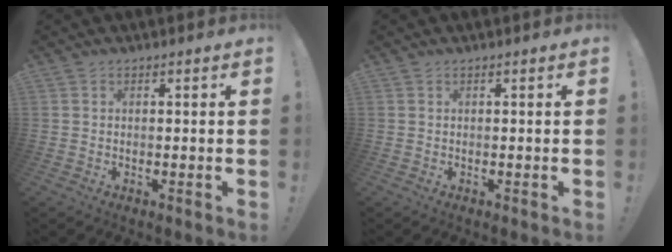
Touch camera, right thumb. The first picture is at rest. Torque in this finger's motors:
{"motor_torque": [-0.03, -0.02, 0.00, 0.00, 0.02]}